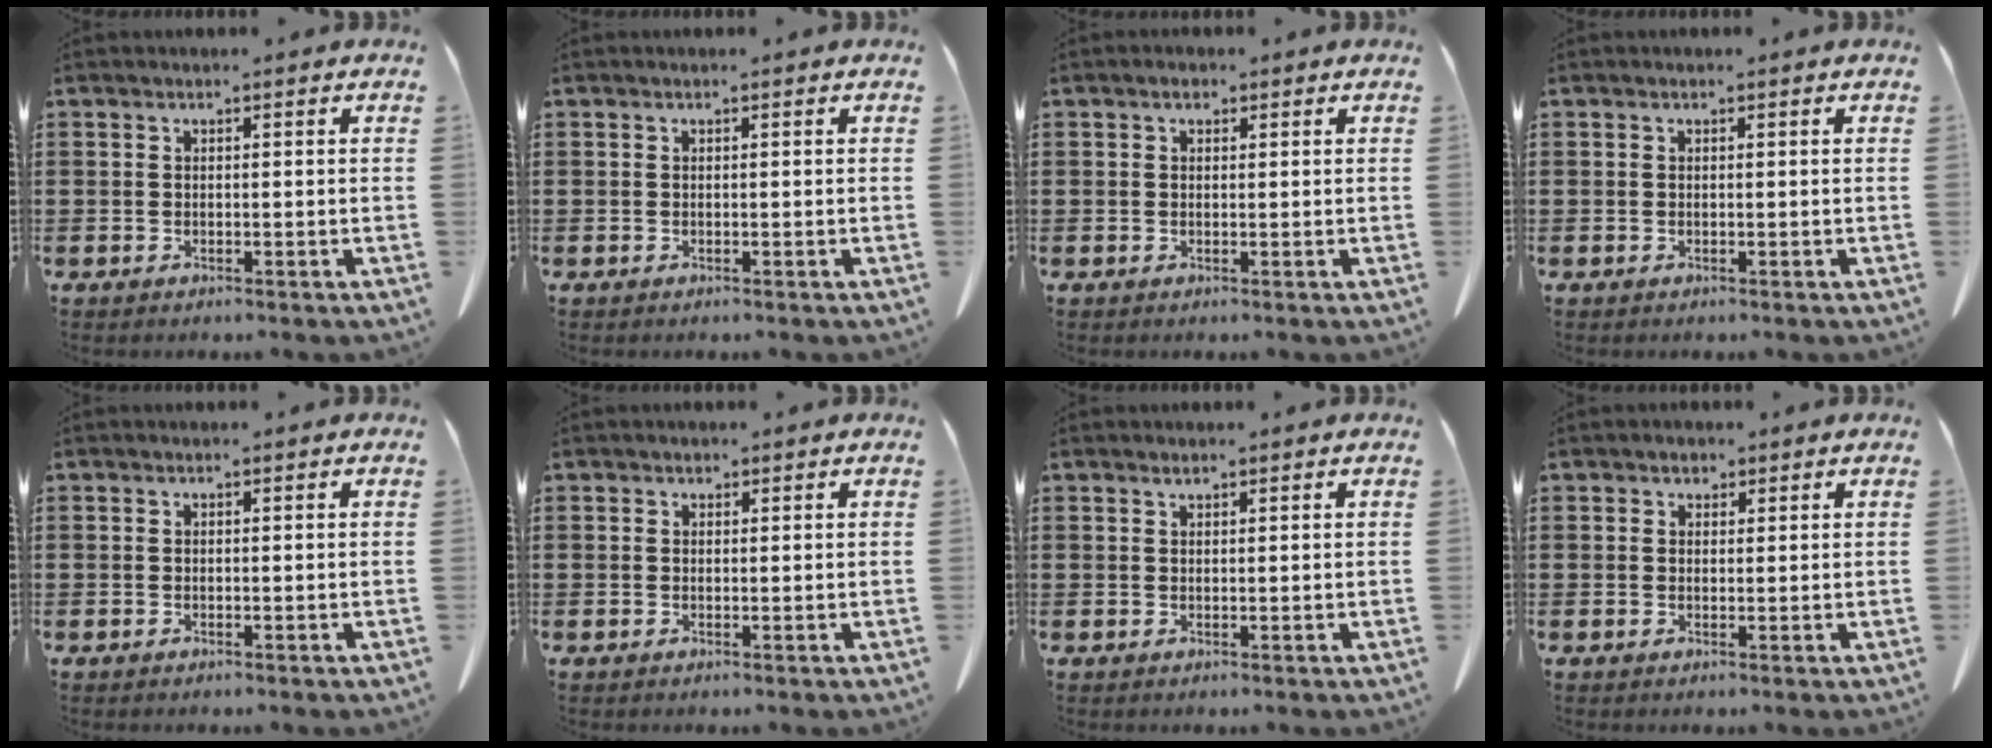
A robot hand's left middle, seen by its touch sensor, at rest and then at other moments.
{"total": 0.0}
{"total": 1.2, "force": [0.5, 0.8, 0.7], "torque": [-0.009, 0.003, 0.005]}
{"total": 0.0}
{"total": 0.0}
{"total": 0.6, "force": [0.3, 0.5, 0.1], "torque": [-0.003, 0.003, 0.006]}
{"total": 0.7, "force": [0.5, 0.2, 0.4], "torque": [-0.009, 0.000, 0.010]}
{"total": 1.3, "force": [0.9, 0.9, 0.1], "torque": [0.002, 0.001, 0.015]}